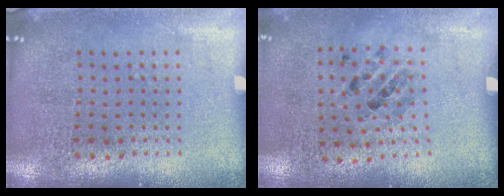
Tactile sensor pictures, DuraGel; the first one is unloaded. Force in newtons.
{"total": 0.9, "press": 0.8, "slide": 0.5}